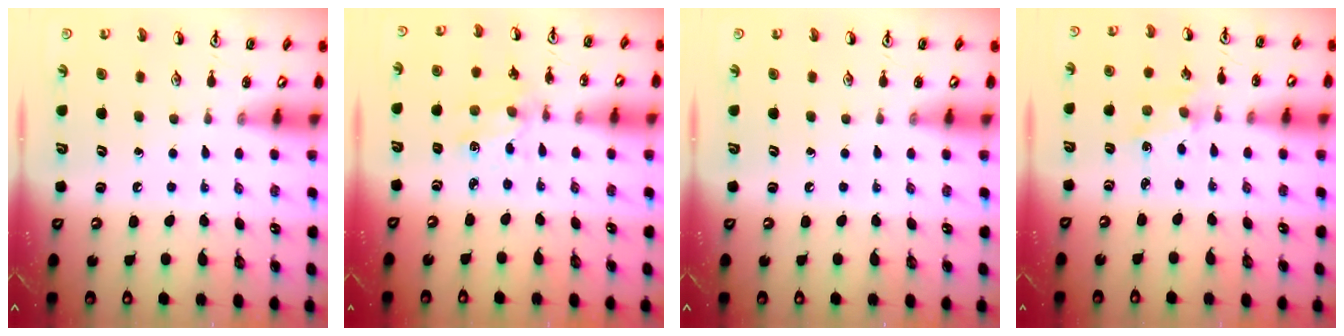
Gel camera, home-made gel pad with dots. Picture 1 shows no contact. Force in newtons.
{"total": 1.3, "press": 1.3, "slide": 0.1}
{"total": 0.0}
{"total": 1.2, "press": 1.1, "slide": 0.2}